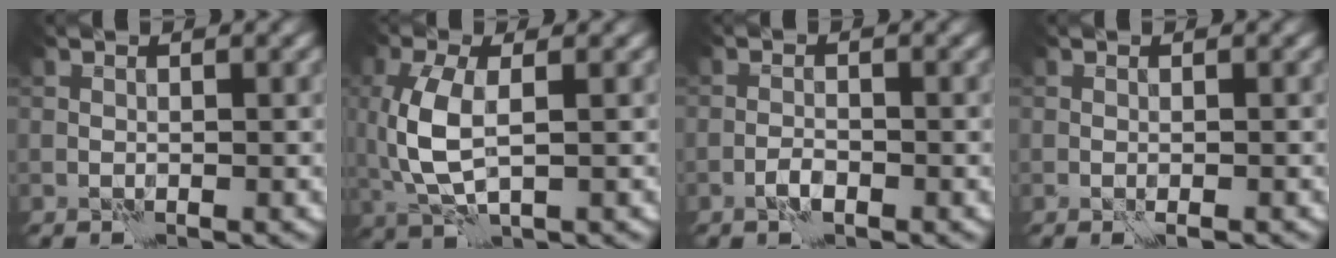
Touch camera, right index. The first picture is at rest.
{"total": 5.5, "force": [0.3, 2.7, 4.8], "torque": [-0.126, 0.002, 0.009]}
{"total": 1.2, "force": [-0.8, 0.4, 0.8], "torque": [-0.015, 0.005, -0.018]}
{"total": 1.2, "force": [-0.5, 0.2, 1.1], "torque": [-0.013, 0.001, -0.010]}